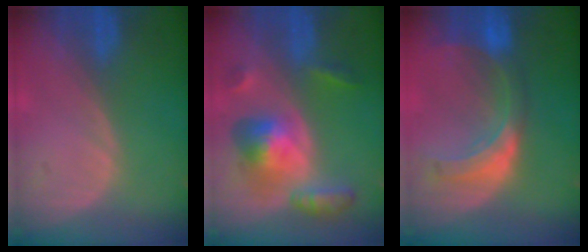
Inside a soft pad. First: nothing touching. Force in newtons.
{"total": 7.8, "press": 7.8, "slide": 0.5}
{"total": 8.2, "press": 7.2, "slide": 3.8}